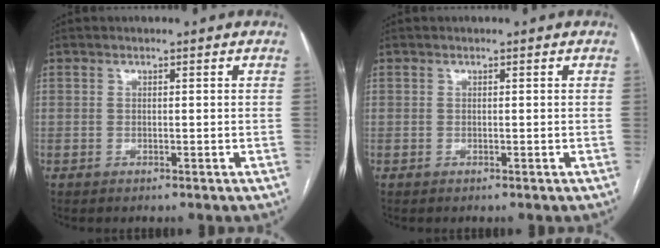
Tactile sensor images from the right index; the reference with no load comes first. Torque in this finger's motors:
{"motor_torque": [0.00, 0.00, 0.00, 0.00]}